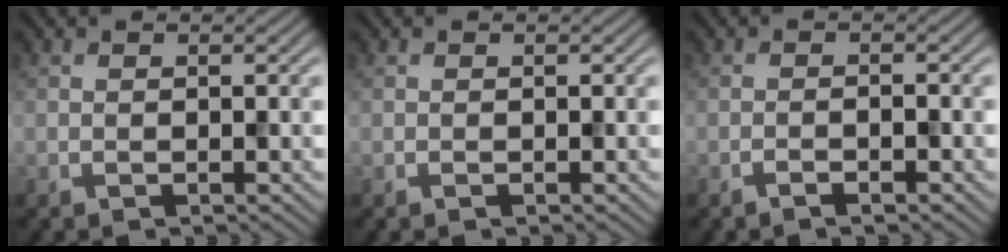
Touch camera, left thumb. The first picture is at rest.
{"total": 0.0}
{"total": 1.3, "force": [-0.9, 0.1, 0.9], "torque": [-0.014, 0.005, -0.018]}